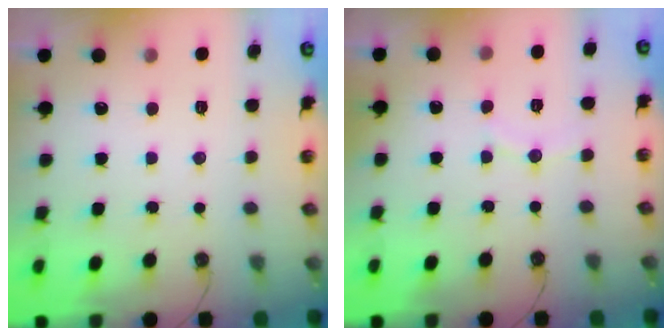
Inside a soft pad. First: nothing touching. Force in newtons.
{"total": 4.3, "press": 4.3, "slide": 0.4}